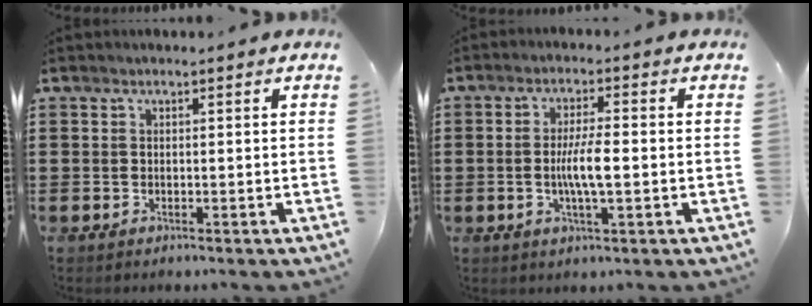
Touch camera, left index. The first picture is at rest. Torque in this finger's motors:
{"motor_torque": [1.44, 0.39, 0.64, 0.11]}